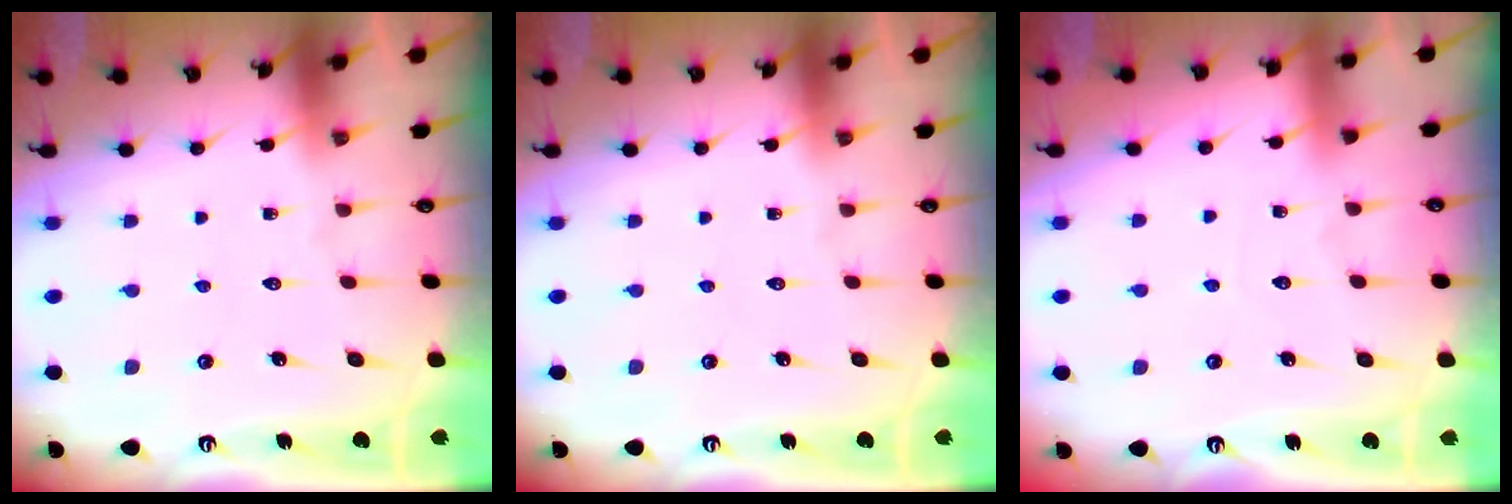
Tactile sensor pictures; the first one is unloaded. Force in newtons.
{"total": 0.0}
{"total": 3.1, "press": 3.1, "slide": 0.4}